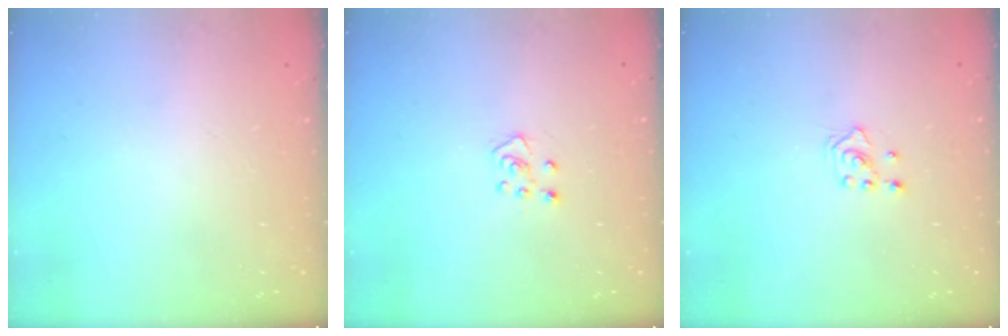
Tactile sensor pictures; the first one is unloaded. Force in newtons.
{"total": 3.8, "press": 3.8, "slide": 0.4}
{"total": 2.7, "press": 2.6, "slide": 0.8}